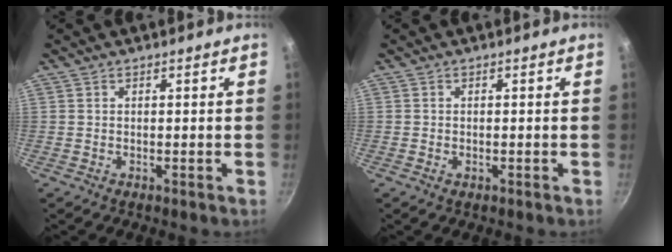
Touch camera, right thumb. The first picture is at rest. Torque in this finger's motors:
{"motor_torque": [-0.29, 0.01, -0.39, 0.06, 0.03]}